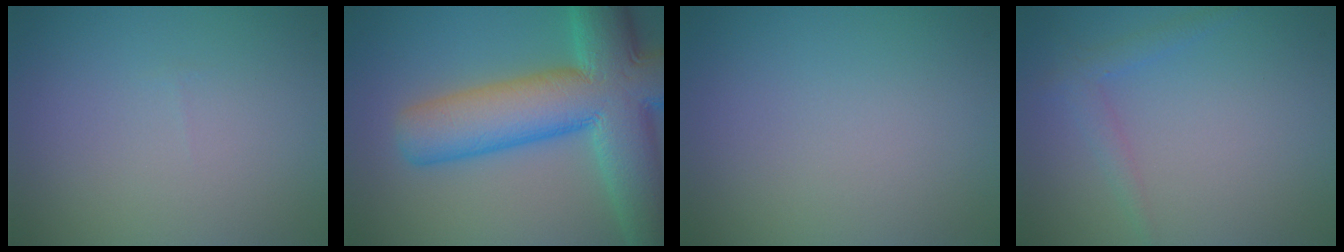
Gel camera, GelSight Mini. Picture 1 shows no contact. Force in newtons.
{"total": 13.1, "press": 13.1, "slide": 0.5}
{"total": 0.0}
{"total": 1.6, "press": 1.6, "slide": 0.1}